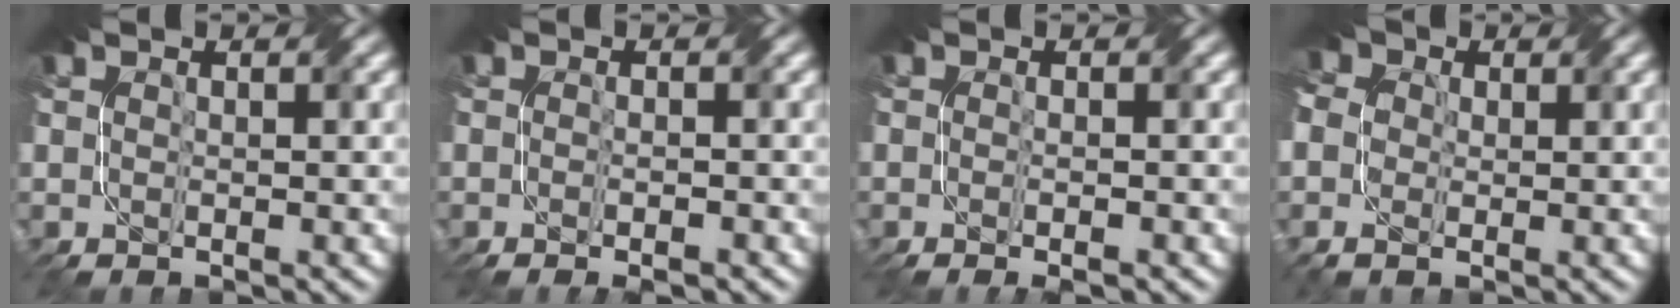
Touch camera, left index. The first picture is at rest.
{"total": 2.5, "force": [-1.5, 0.7, 2.0], "torque": [-0.021, 0.000, -0.012]}
{"total": 2.6, "force": [-1.2, 0.8, 2.1], "torque": [-0.019, -0.002, -0.009]}
{"total": 5.5, "force": [0.8, 4.4, 3.2], "torque": [-0.081, 0.027, 0.003]}